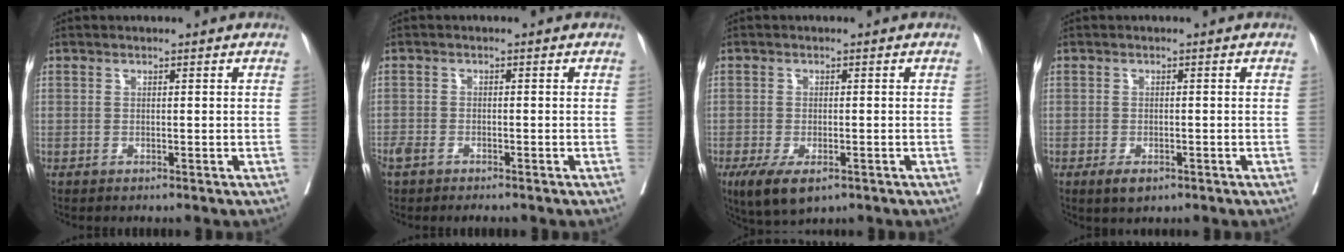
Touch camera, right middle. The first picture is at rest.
{"total": 4.9, "force": [-3.7, 2.0, 2.5], "torque": [-0.050, -0.009, -0.061]}
{"total": 6.5, "force": [-3.8, 2.5, 4.7], "torque": [-0.080, -0.015, -0.061]}
{"total": 2.7, "force": [-1.5, 1.2, 1.8], "torque": [-0.032, -0.003, -0.019]}